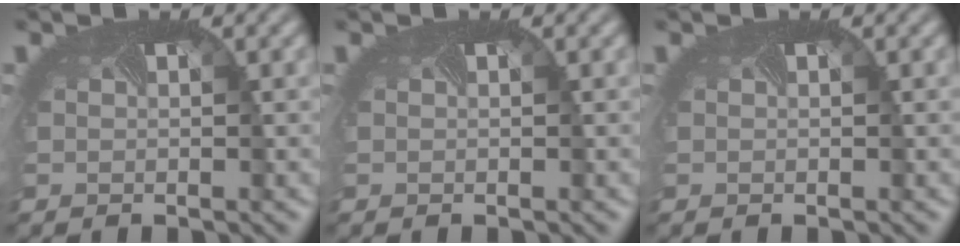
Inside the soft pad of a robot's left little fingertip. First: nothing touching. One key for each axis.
{"total": 0.0}
{"total": 0.0}